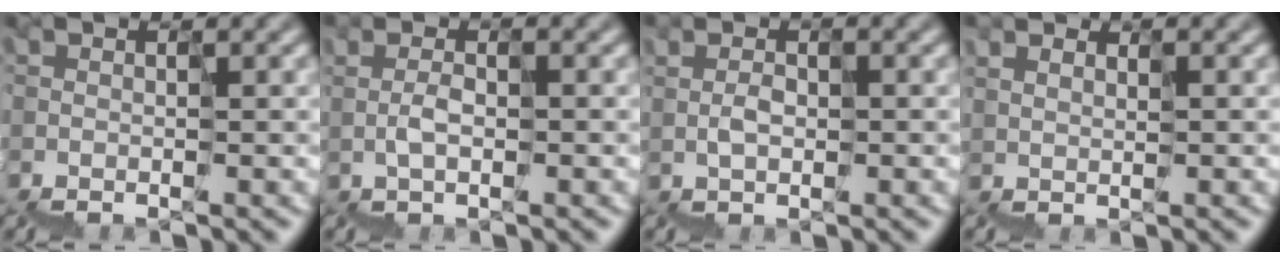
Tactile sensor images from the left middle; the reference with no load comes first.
{"total": 0.9, "force": [0.8, 0.0, -0.3], "torque": [0.008, 0.012, 0.017]}
{"total": 1.0, "force": [0.9, 0.2, -0.4], "torque": [0.012, 0.013, 0.020]}
{"total": 1.2, "force": [1.2, 0.4, 0.2], "torque": [0.015, 0.001, 0.028]}